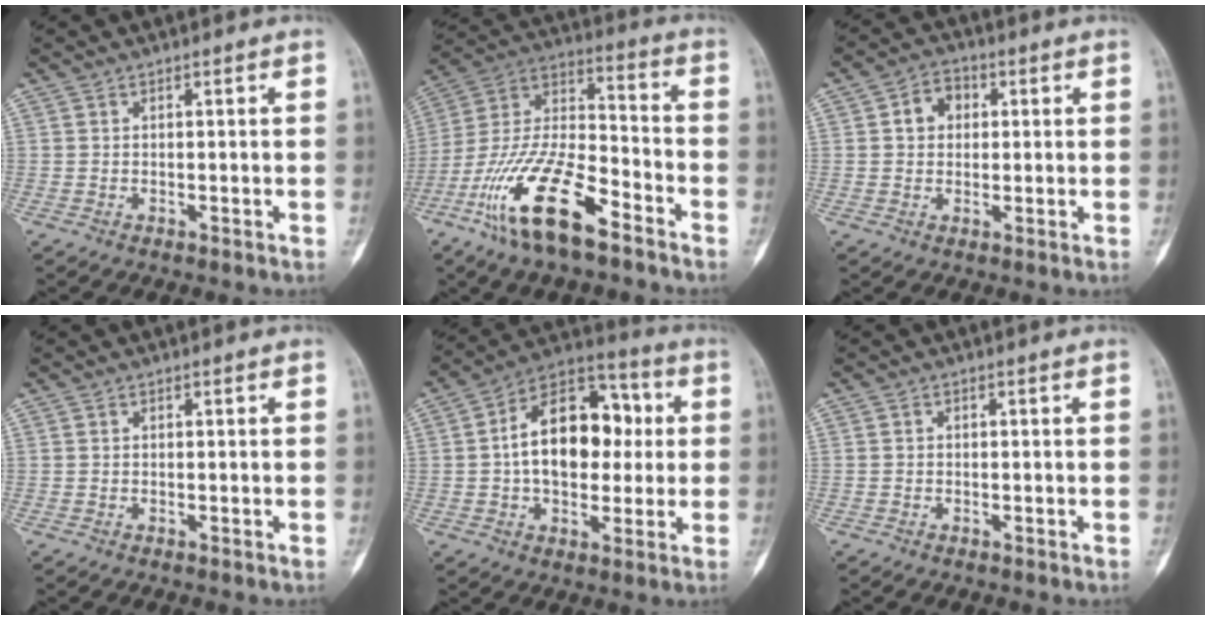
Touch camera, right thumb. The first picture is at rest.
{"total": 19.7, "force": [-11.5, 6.9, 14.4], "torque": [-0.292, 0.060, -0.220]}
{"total": 5.2, "force": [1.0, 4.2, 2.9], "torque": [-0.025, 0.008, 0.009]}
{"total": 0.0}
{"total": 18.1, "force": [1.4, 11.7, 13.8], "torque": [-0.175, 0.032, 0.014]}
{"total": 0.7, "force": [-0.3, 0.6, -0.1], "torque": [0.009, 0.004, -0.008]}